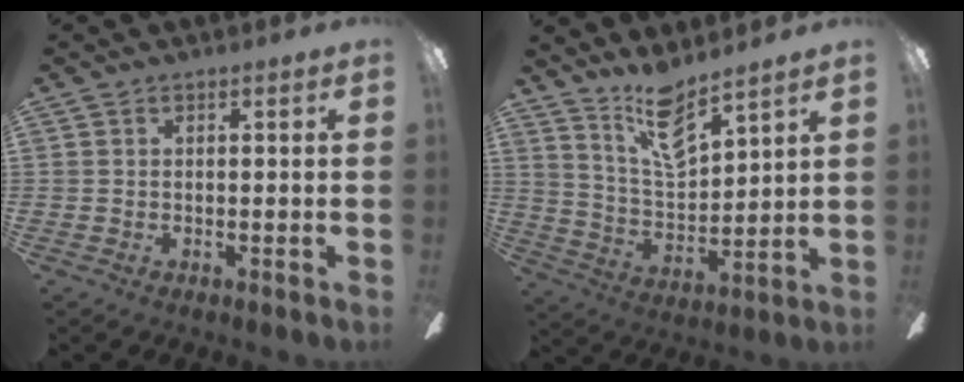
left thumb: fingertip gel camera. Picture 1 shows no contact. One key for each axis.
{"total": 12.2, "fx": 9.4, "fy": 3.9, "fz": 6.6, "tx": -0.130, "ty": -0.051, "tz": 0.173}